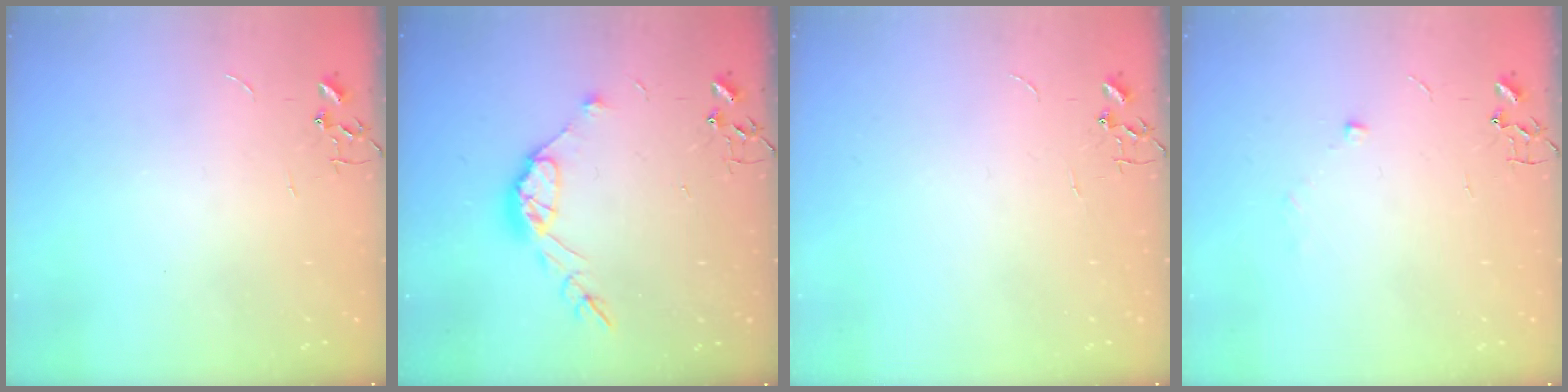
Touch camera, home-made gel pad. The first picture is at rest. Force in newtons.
{"total": 10.9, "press": 10.8, "slide": 0.8}
{"total": 0.0}
{"total": 4.3, "press": 4.2, "slide": 1.2}